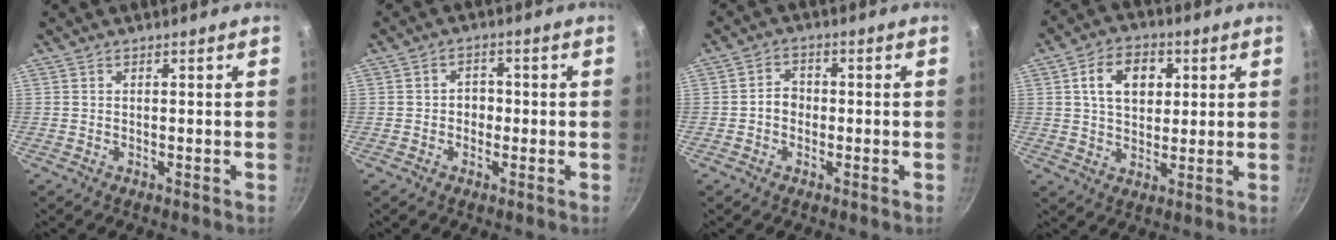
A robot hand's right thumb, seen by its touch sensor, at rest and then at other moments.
{"total": 3.0, "force": [-0.5, 2.6, 1.5], "torque": [0.000, 0.008, -0.009]}
{"total": 3.3, "force": [-0.6, 2.8, 1.6], "torque": [-0.006, 0.014, -0.014]}
{"total": 10.0, "force": [2.7, 7.0, 6.6], "torque": [-0.087, 0.003, 0.040]}